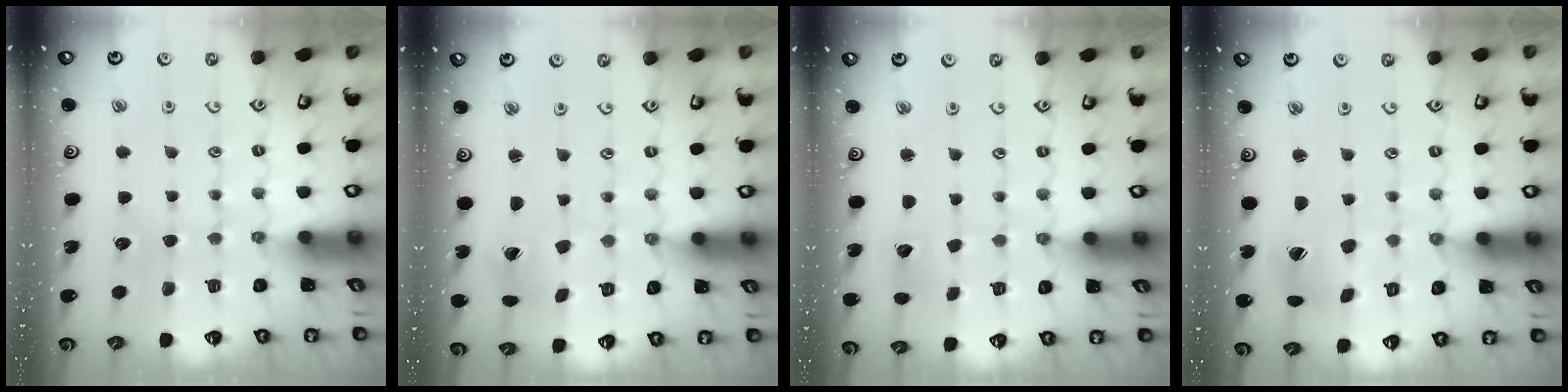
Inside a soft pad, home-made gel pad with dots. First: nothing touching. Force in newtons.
{"total": 1.0, "press": 1.0, "slide": 0.1}
{"total": 3.9, "press": 3.9, "slide": 0.5}
{"total": 5.5, "press": 5.5, "slide": 0.6}